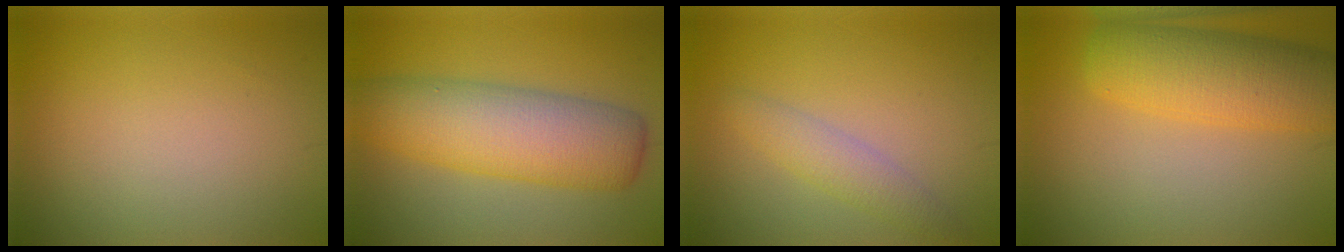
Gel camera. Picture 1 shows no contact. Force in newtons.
{"total": 8.5, "press": 8.5, "slide": 0.2}
{"total": 2.3, "press": 2.3, "slide": 0.0}
{"total": 7.5, "press": 7.5, "slide": 0.4}